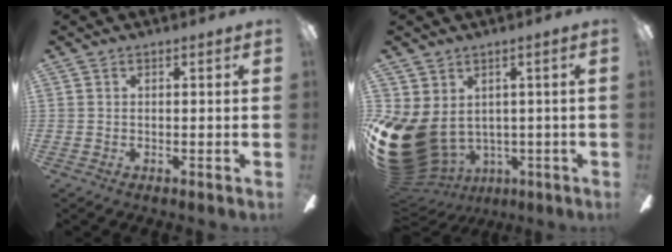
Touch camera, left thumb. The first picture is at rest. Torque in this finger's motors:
{"motor_torque": [-0.65, 2.23, 2.26, -0.51, 0.70]}